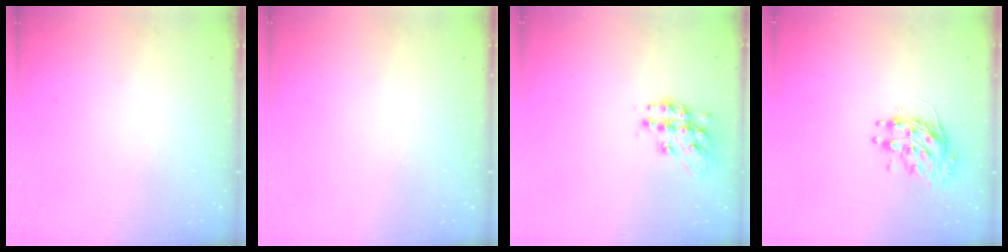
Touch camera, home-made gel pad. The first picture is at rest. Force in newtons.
{"total": 0.0}
{"total": 13.8, "press": 13.8, "slide": 0.8}
{"total": 10.9, "press": 10.8, "slide": 0.8}